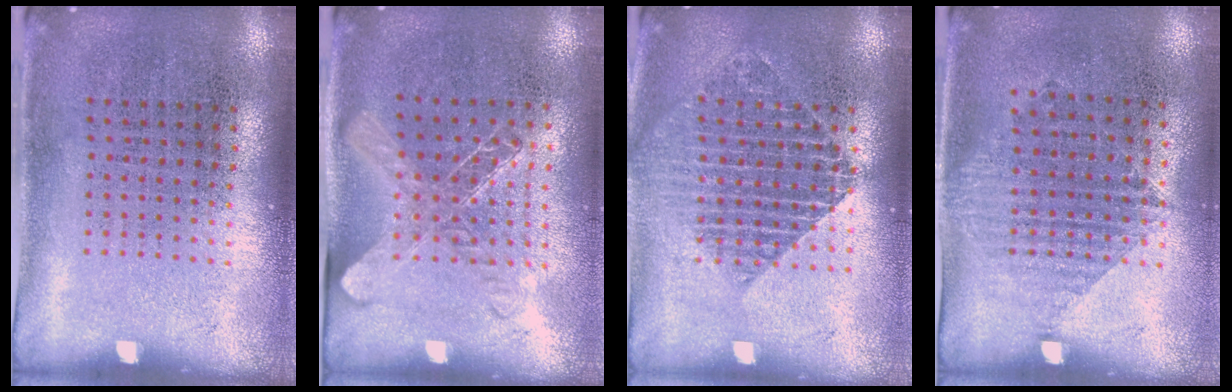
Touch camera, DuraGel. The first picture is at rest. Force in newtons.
{"total": 1.4, "press": 1.2, "slide": 0.7}
{"total": 1.7, "press": 1.4, "slide": 0.8}
{"total": 1.1, "press": 1.0, "slide": 0.5}